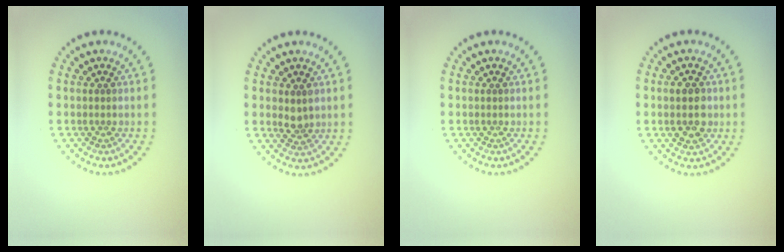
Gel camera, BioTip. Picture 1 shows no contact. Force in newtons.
{"total": 1.7, "press": 1.6, "slide": 0.5}
{"total": 0.0}
{"total": 3.0, "press": 3.0, "slide": 0.1}